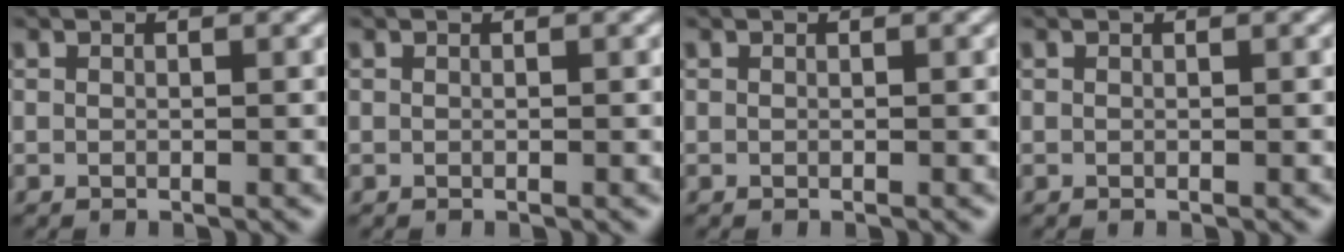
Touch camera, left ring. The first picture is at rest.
{"total": 0.0}
{"total": 0.0}
{"total": 0.0}